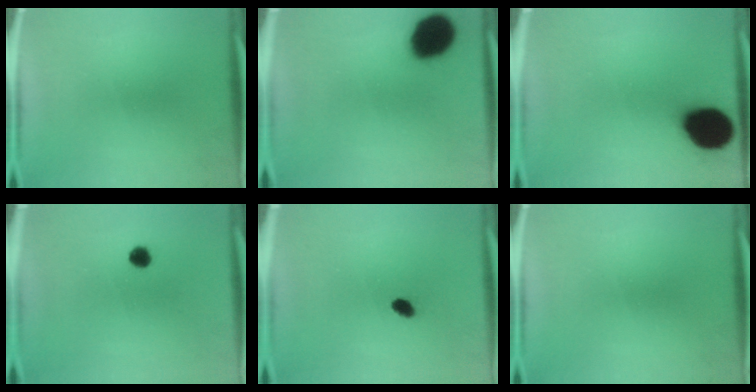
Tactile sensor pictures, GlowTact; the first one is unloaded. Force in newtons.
{"total": 14.8}
{"total": 18.6}
{"total": 2.3}
{"total": 1.7}
{"total": 0.0}